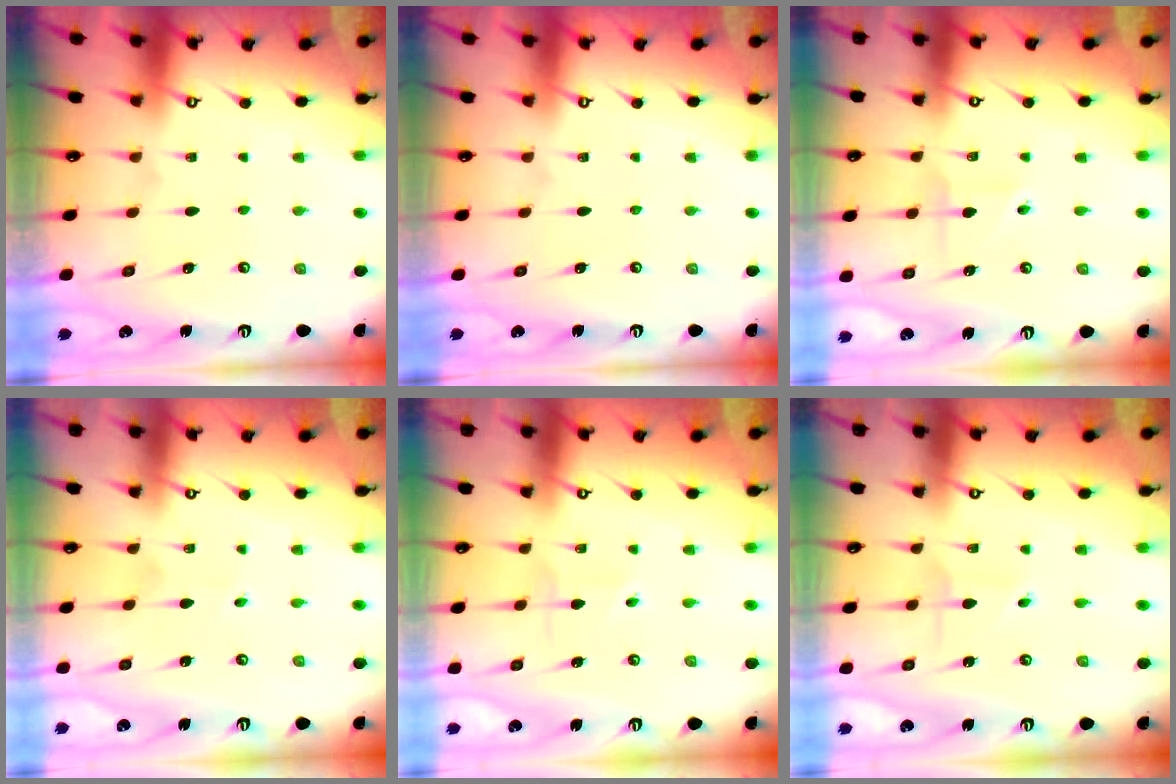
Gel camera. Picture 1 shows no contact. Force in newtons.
{"total": 0.0}
{"total": 2.7, "press": 2.6, "slide": 0.3}
{"total": 1.6, "press": 1.6, "slide": 0.1}
{"total": 2.8, "press": 2.8, "slide": 0.3}
{"total": 1.1, "press": 1.1, "slide": 0.1}